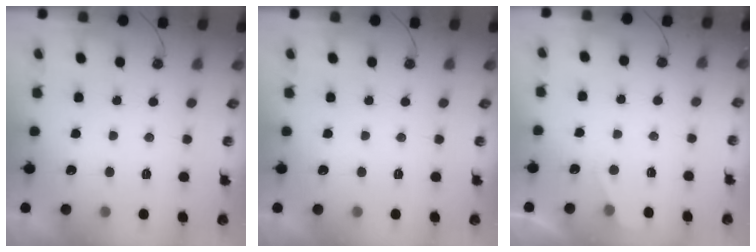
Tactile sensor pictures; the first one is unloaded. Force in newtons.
{"total": 0.0}
{"total": 2.4, "press": 2.4, "slide": 0.4}